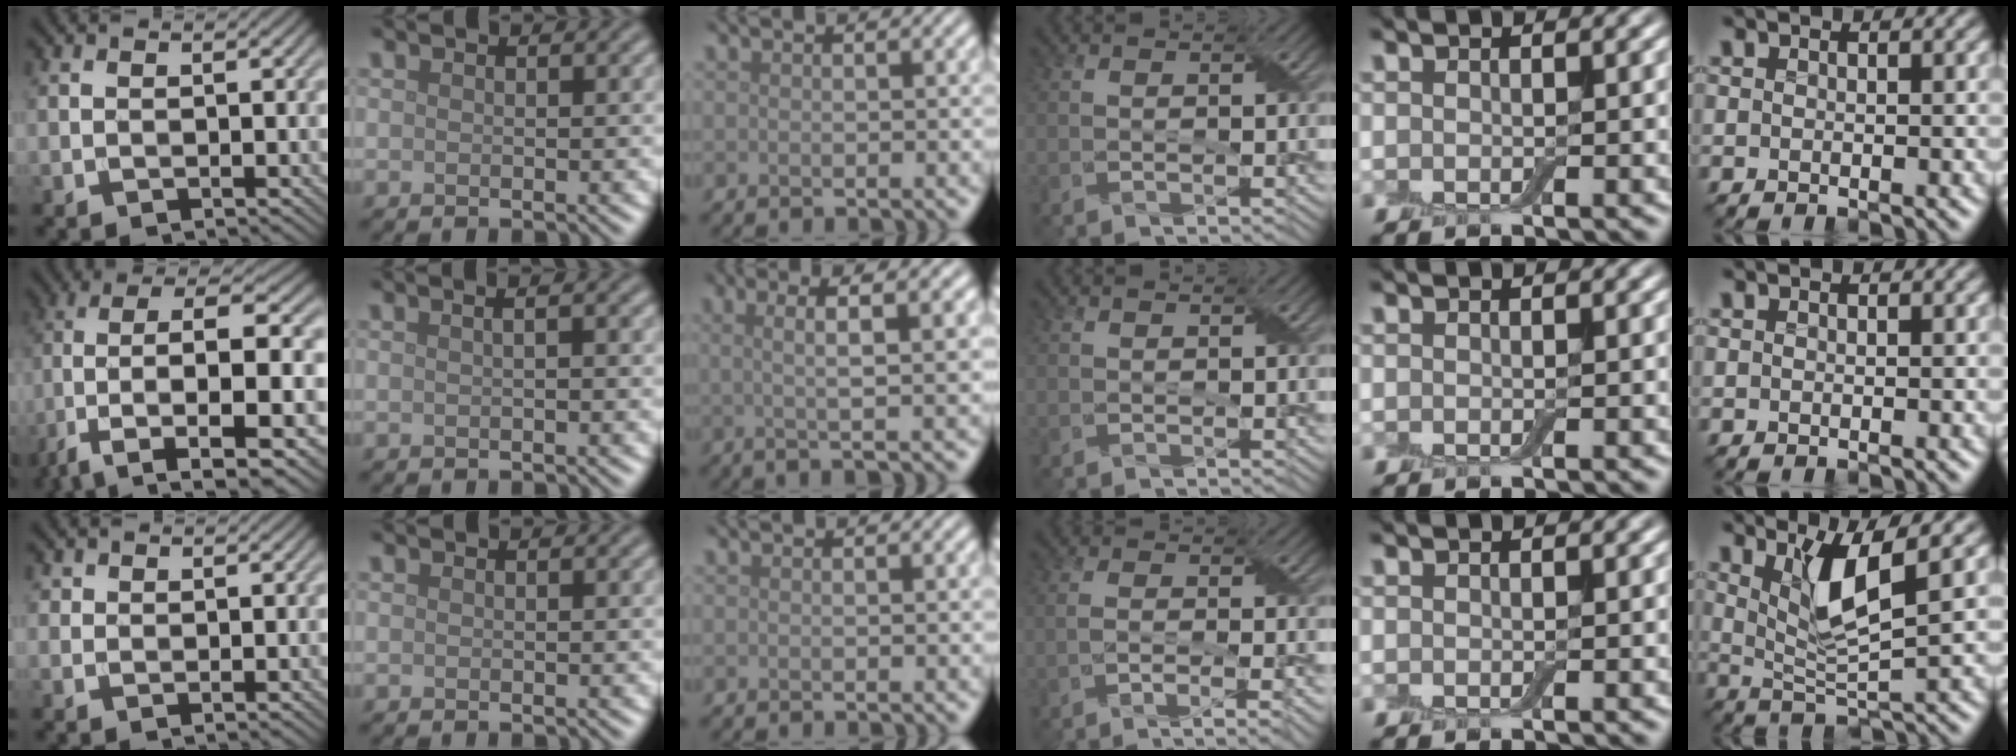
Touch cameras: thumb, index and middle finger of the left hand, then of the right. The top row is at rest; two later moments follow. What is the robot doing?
{"motion": "peel", "object": "bubble wrap"}